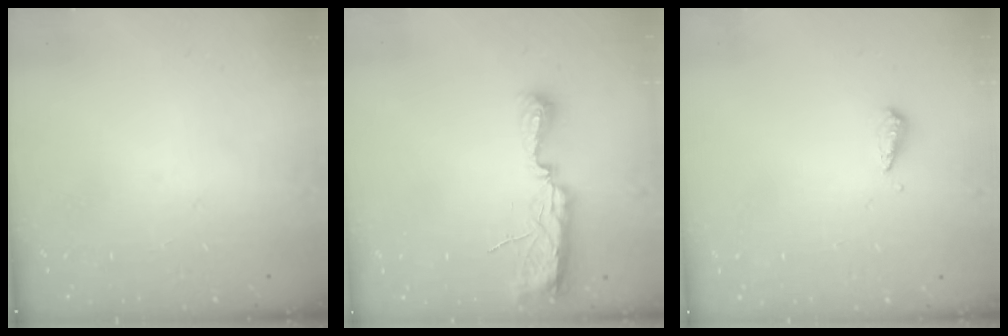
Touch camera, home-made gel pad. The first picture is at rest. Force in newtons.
{"total": 7.9, "press": 7.8, "slide": 0.8}
{"total": 3.0, "press": 3.0, "slide": 0.2}